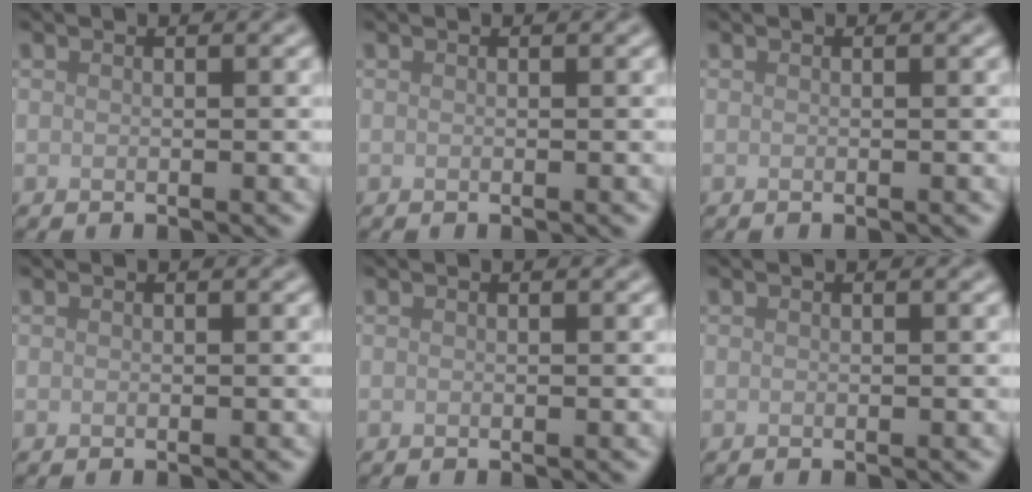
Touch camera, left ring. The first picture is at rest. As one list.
[{"total": 0.0}, {"total": 0.0}, {"total": 0.0}, {"total": 0.0}, {"total": 0.0}]